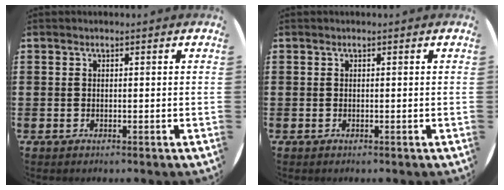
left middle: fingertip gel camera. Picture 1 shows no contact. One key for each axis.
{"total": 0.0}